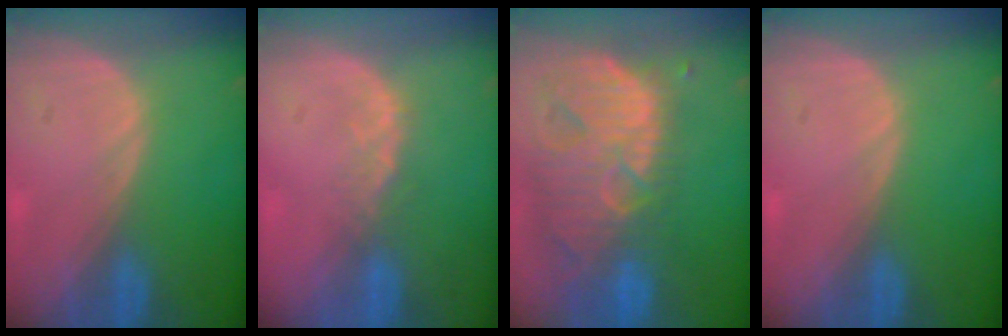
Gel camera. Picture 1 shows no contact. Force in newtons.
{"total": 2.6, "press": 2.1, "slide": 1.5}
{"total": 13.7, "press": 11.6, "slide": 7.3}
{"total": 0.0}